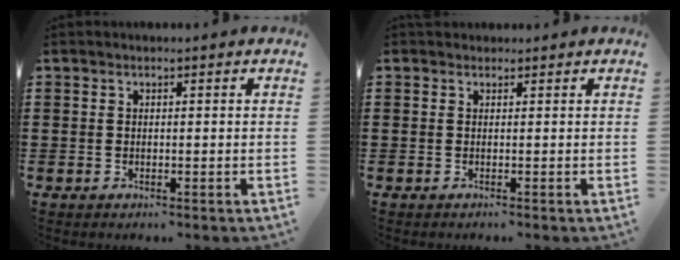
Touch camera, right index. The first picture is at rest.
{"total": 0.6, "force": [0.4, 0.4, -0.1], "torque": [0.001, 0.003, 0.007]}